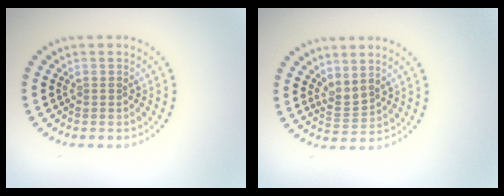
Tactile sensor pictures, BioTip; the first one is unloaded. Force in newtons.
{"total": 1.6, "press": 1.1, "slide": 1.1}